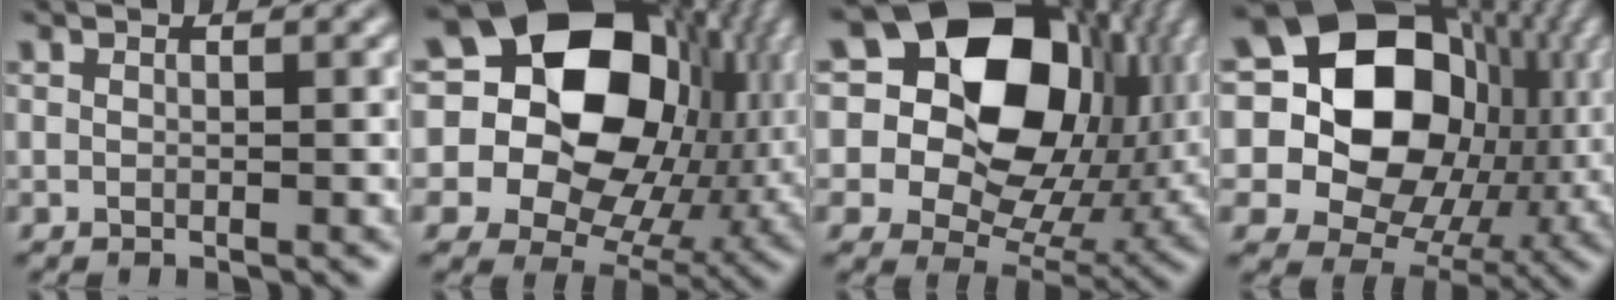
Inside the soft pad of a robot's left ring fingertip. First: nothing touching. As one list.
[{"total": 20.0, "force": [4.4, 15.3, 12.1], "torque": [-0.230, 0.032, 0.093]}, {"total": 18.3, "force": [5.0, 13.4, 11.4], "torque": [-0.206, 0.035, 0.102]}, {"total": 19.1, "force": [2.8, 15.3, 11.0], "torque": [-0.220, 0.021, 0.068]}]